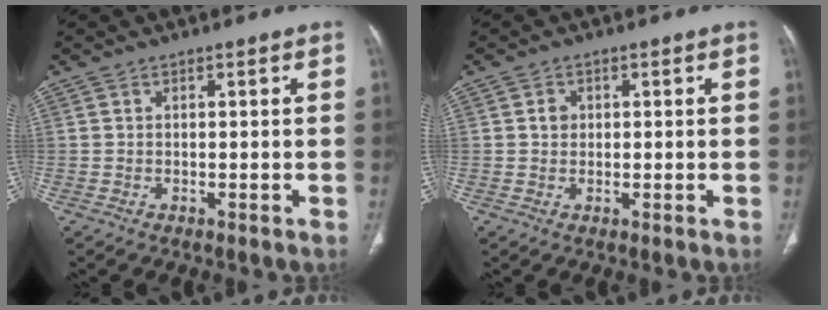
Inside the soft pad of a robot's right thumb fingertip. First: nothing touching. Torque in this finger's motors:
{"motor_torque": [0.08, 0.39, 0.29, 0.03, -0.01]}